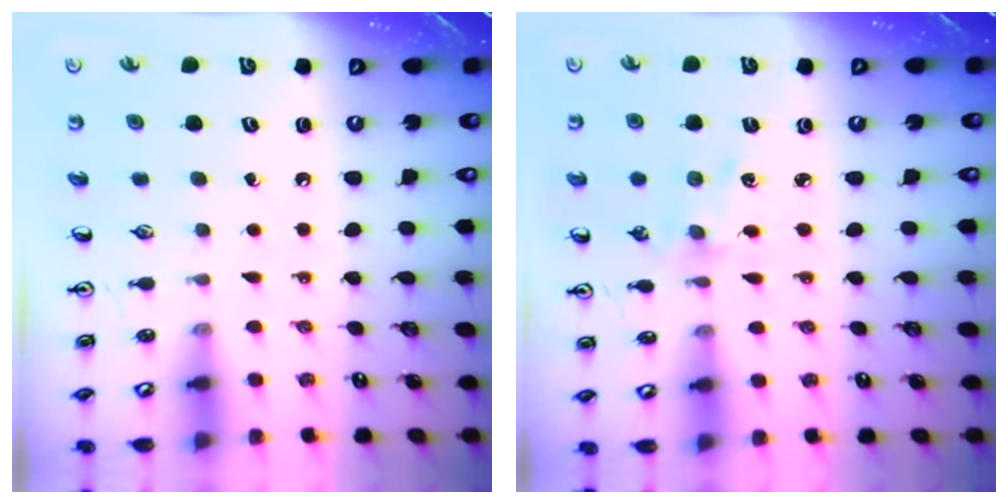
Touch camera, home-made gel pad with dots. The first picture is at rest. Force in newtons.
{"total": 2.3, "press": 2.2, "slide": 0.4}